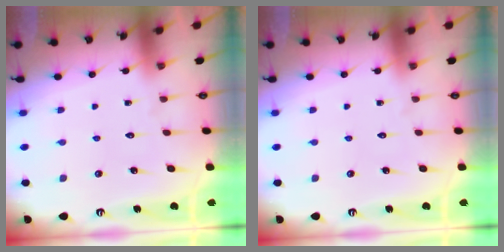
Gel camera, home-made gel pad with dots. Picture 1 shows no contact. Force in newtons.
{"total": 0.0}